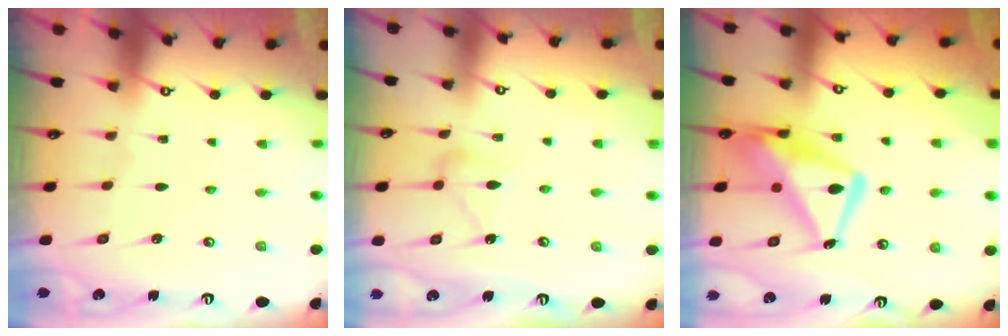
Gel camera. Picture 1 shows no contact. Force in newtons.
{"total": 9.5, "press": 9.5, "slide": 0.6}
{"total": 15.6, "press": 15.5, "slide": 1.5}